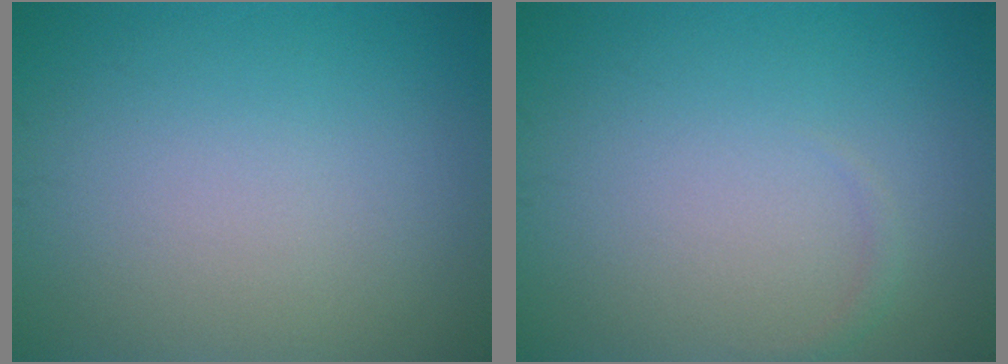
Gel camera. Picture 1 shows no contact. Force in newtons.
{"total": 0.6, "press": 0.6, "slide": 0.0}